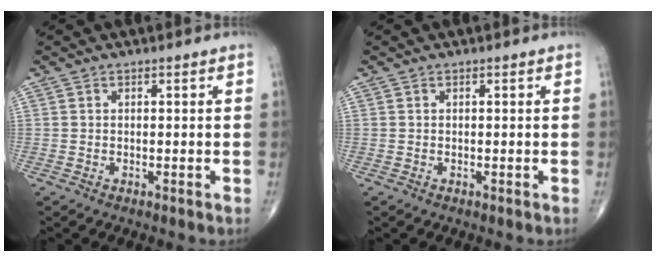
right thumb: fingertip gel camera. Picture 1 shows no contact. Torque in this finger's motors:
{"motor_torque": [-0.49, 0.49, 0.03, 0.03, 0.00]}